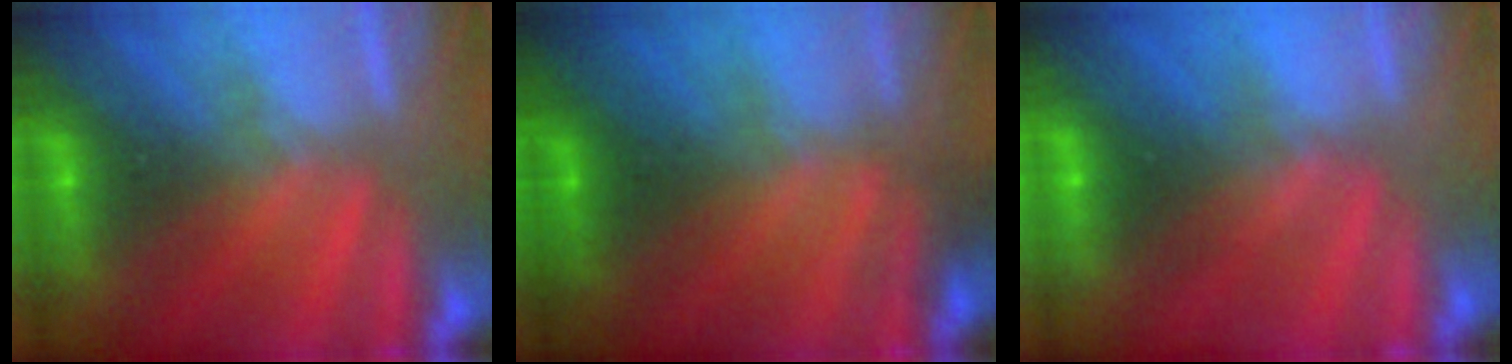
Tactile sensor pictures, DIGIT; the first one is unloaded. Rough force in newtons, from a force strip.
{"total": 4.7}
{"total": 2.7}